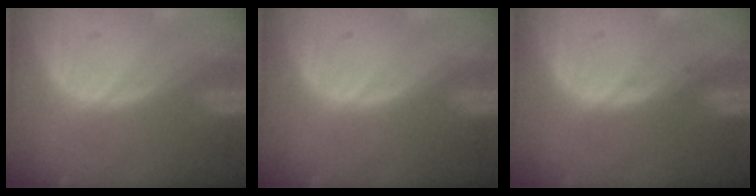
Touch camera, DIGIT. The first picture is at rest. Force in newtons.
{"total": 0.0}
{"total": 0.6, "press": 0.3, "slide": 0.5}